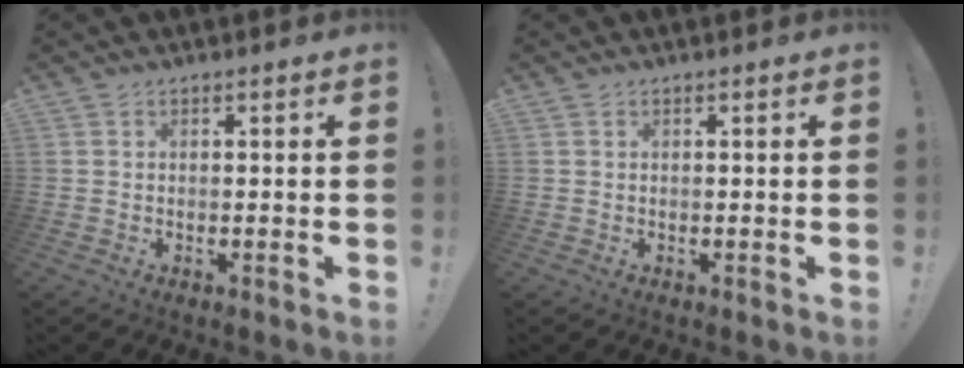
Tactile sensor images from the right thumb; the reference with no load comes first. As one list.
[{"total": 0.0}]